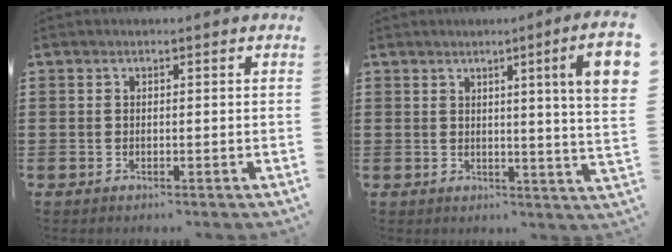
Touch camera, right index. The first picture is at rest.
{"total": 6.3, "force": [2.6, -0.9, 5.7], "torque": [-0.089, -0.021, 0.035]}